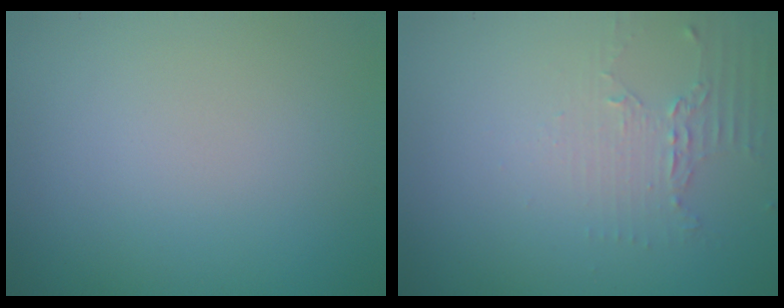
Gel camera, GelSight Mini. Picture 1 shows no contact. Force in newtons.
{"total": 2.1, "press": 1.5, "slide": 1.4}